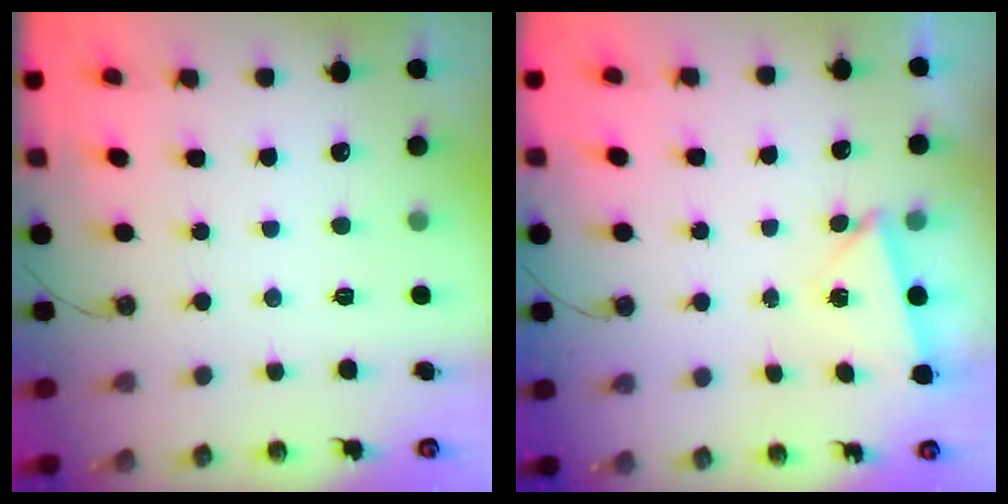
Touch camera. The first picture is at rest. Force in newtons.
{"total": 2.5, "press": 1.9, "slide": 1.6}